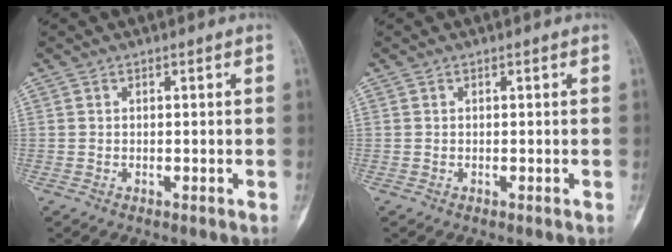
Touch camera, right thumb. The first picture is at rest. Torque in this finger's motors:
{"motor_torque": [0.41, 0.41, 0.00, 0.00, 0.02]}